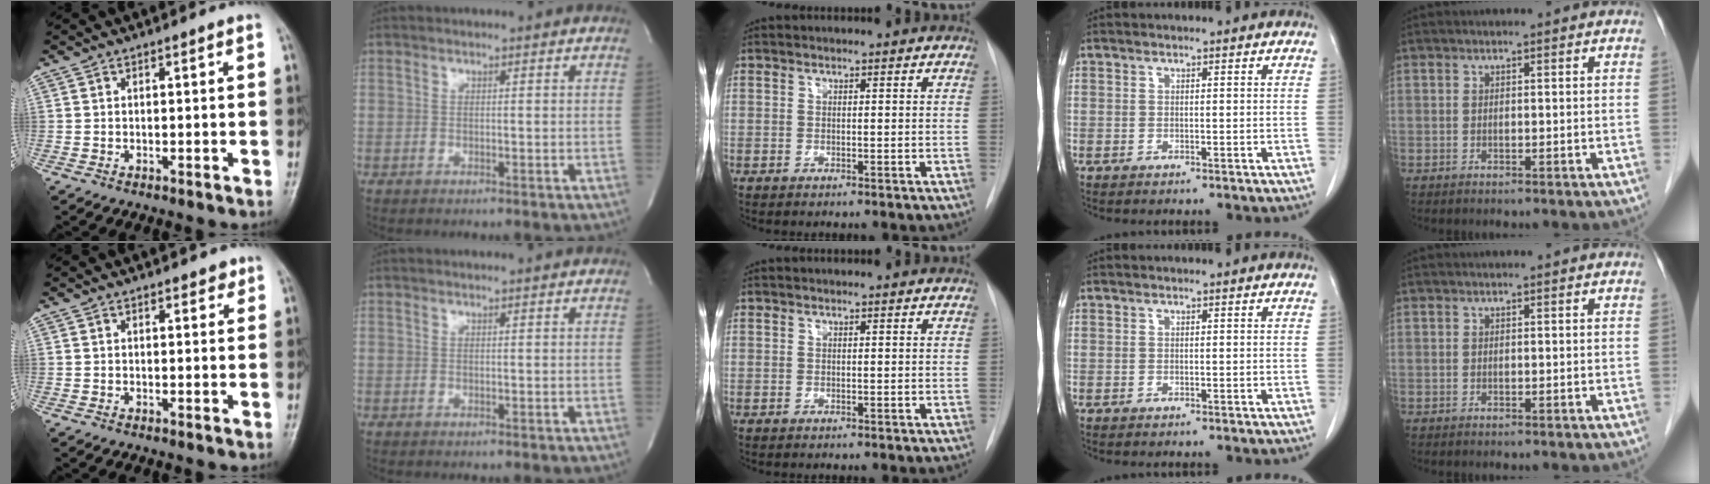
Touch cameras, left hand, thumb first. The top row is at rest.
{"thumb": {"total": 2.3, "force": [1.6, 1.2, 1.2], "torque": [-0.002, -0.006, 0.017]}, "index": {"total": 1.1, "force": [1.0, -0.1, 0.4], "torque": [-0.007, 0.004, 0.015]}}